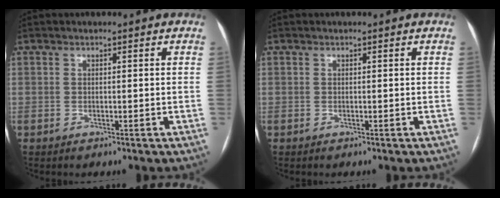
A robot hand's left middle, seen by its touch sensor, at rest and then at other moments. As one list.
[{"total": 0.0}]